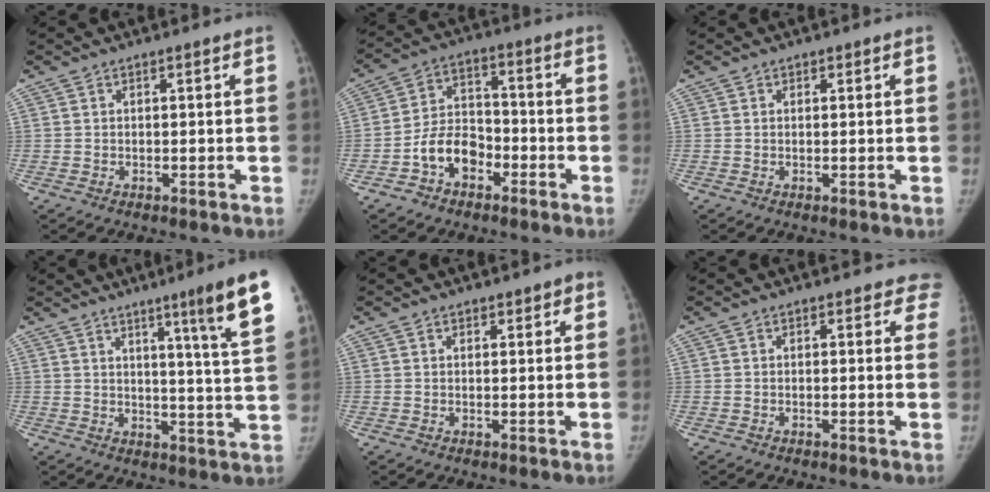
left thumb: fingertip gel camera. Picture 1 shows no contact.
{"total": 9.2, "force": [-4.4, 6.4, 5.0], "torque": [-0.066, 0.039, -0.081]}
{"total": 0.5, "force": [0.2, 0.5, 0.0], "torque": [0.007, -0.002, 0.003]}
{"total": 13.5, "force": [7.7, -0.1, 11.2], "torque": [-0.151, -0.043, 0.099]}
{"total": 1.8, "force": [1.1, 1.3, 0.8], "torque": [0.010, -0.004, 0.013]}
{"total": 3.1, "force": [2.5, 1.8, 0.6], "torque": [0.030, -0.009, 0.005]}